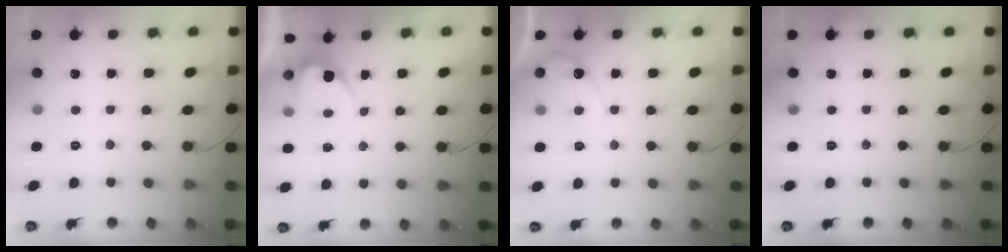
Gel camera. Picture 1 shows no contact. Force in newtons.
{"total": 3.7, "press": 3.7, "slide": 0.3}
{"total": 5.6, "press": 5.6, "slide": 0.3}
{"total": 0.0}